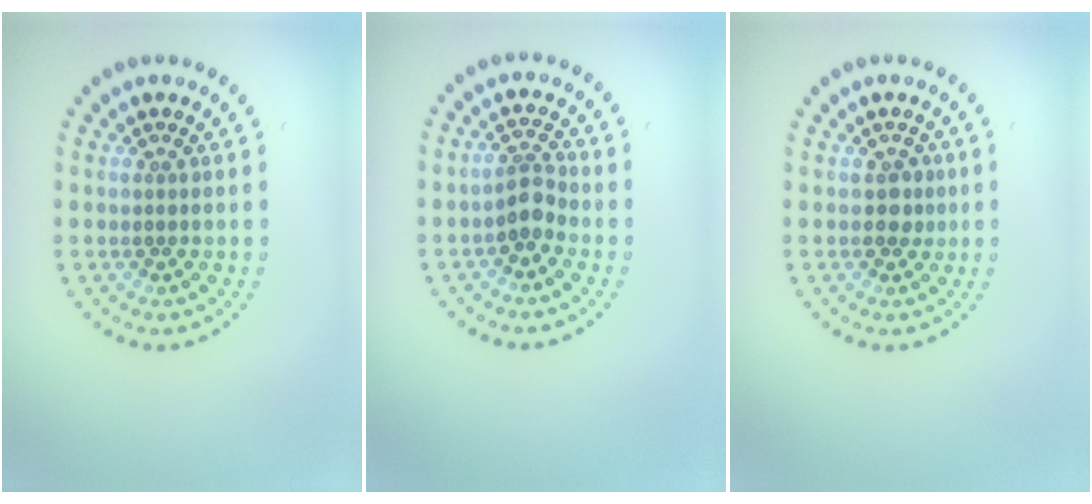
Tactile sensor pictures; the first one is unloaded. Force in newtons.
{"total": 2.1, "press": 1.7, "slide": 1.2}
{"total": 1.2, "press": 1.1, "slide": 0.5}